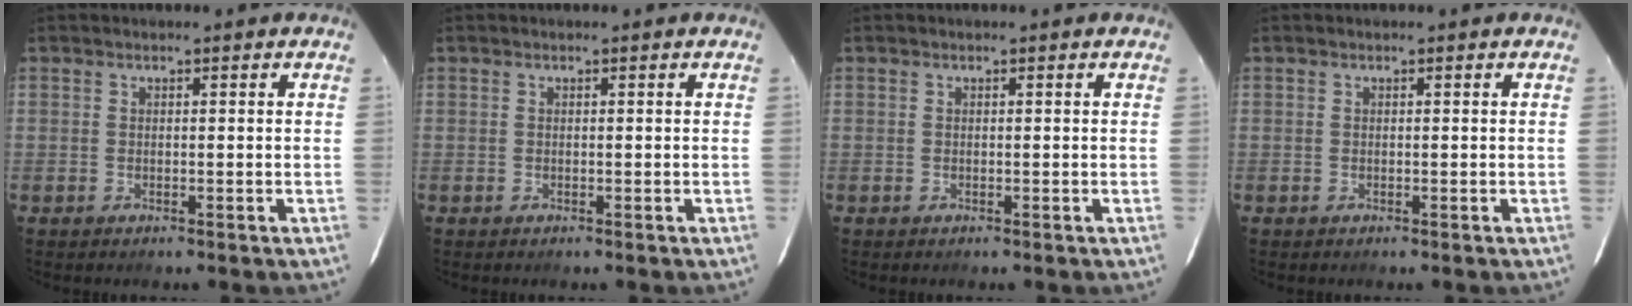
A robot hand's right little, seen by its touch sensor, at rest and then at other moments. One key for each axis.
{"total": 0.0}
{"total": 0.0}
{"total": 0.0}